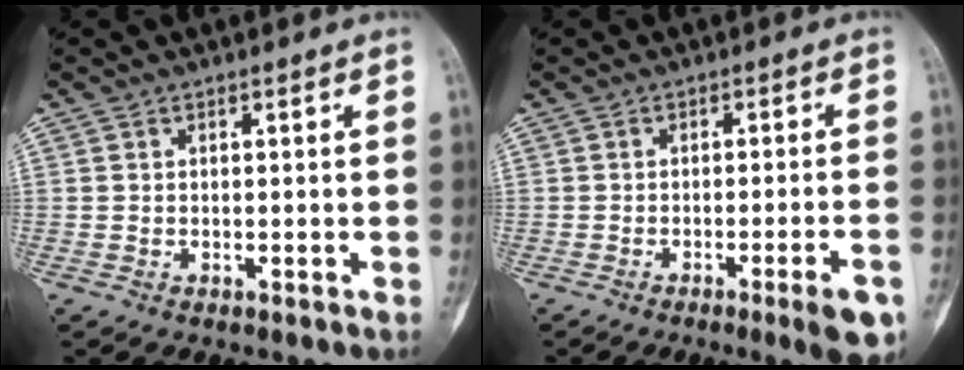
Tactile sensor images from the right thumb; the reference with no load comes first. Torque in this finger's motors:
{"motor_torque": [2.17, 1.11, 1.18, -1.56, 0.24]}